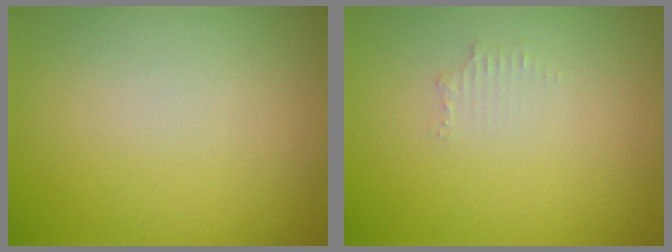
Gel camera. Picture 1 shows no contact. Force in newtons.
{"total": 0.9, "press": 0.8, "slide": 0.1}